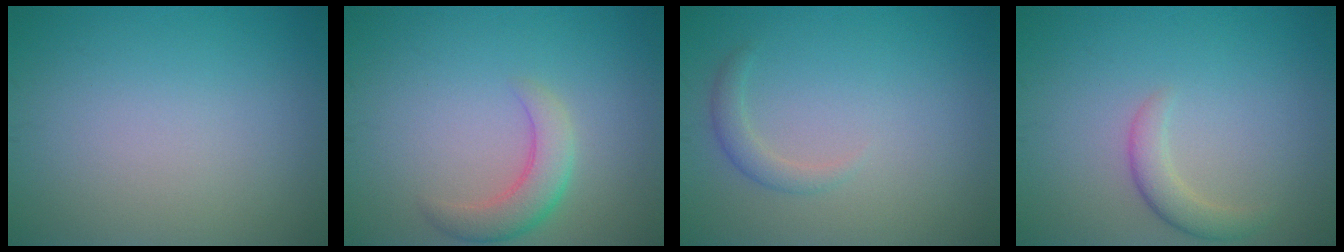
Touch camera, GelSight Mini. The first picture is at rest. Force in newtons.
{"total": 3.4, "press": 3.4, "slide": 0.2}
{"total": 1.5, "press": 1.5, "slide": 0.1}
{"total": 2.2, "press": 2.2, "slide": 0.2}